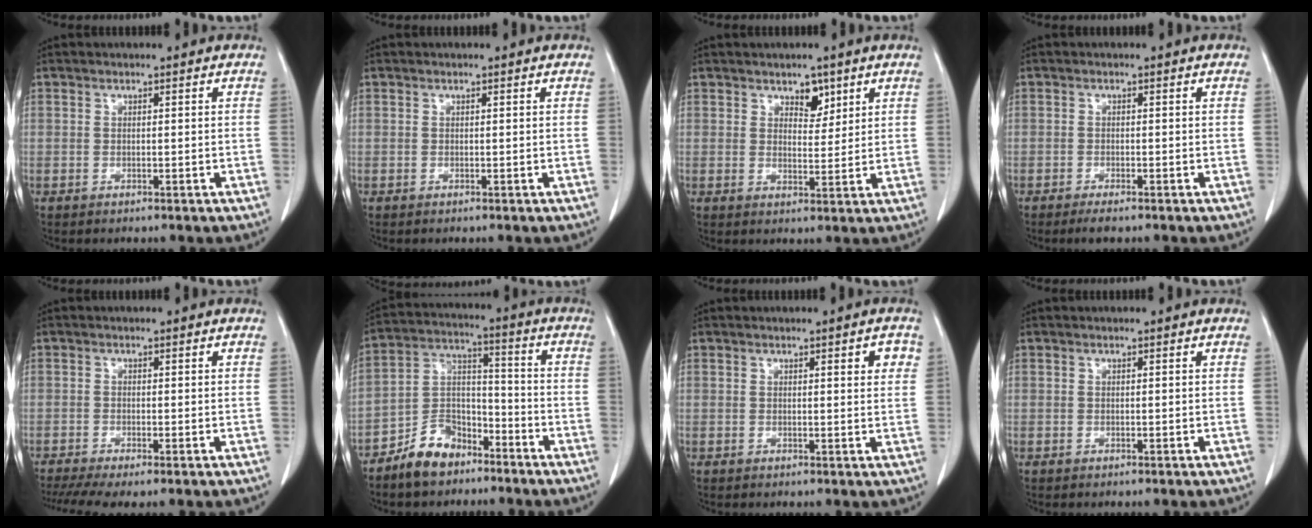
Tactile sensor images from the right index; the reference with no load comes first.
{"total": 0.0}
{"total": 3.4, "force": [2.2, 1.9, 1.8], "torque": [-0.022, -0.003, 0.037]}
{"total": 1.9, "force": [-1.5, 0.3, 1.2], "torque": [-0.022, -0.004, -0.024]}
{"total": 5.6, "force": [-3.9, 0.8, 4.0], "torque": [-0.070, -0.008, -0.066]}
{"total": 9.1, "force": [-6.8, 4.9, 3.4], "torque": [-0.069, 0.019, -0.128]}
{"total": 2.7, "force": [1.2, 0.6, 2.4], "torque": [-0.026, -0.002, 0.013]}
{"total": 0.0}